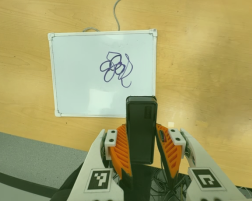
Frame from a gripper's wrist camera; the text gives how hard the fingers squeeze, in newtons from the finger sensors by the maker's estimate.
{"total": 4.0, "left": 2.7, "right": 5.3}